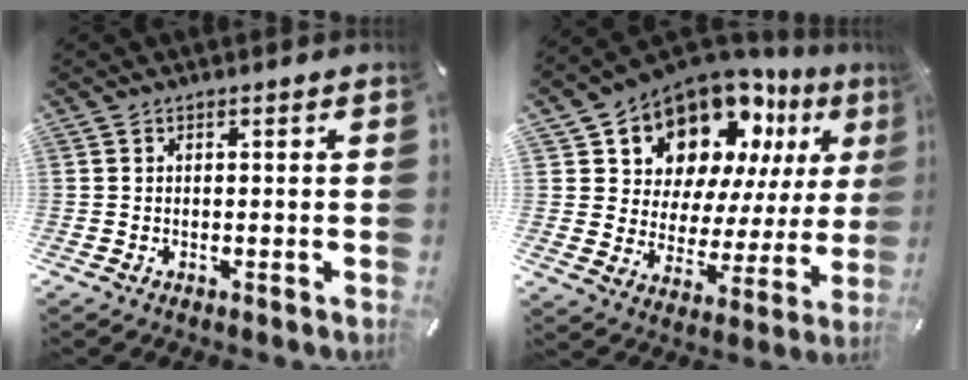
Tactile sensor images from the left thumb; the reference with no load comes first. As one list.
[{"total": 13.9, "force": [10.8, 7.9, 3.9], "torque": [-0.077, -0.102, 0.194]}]